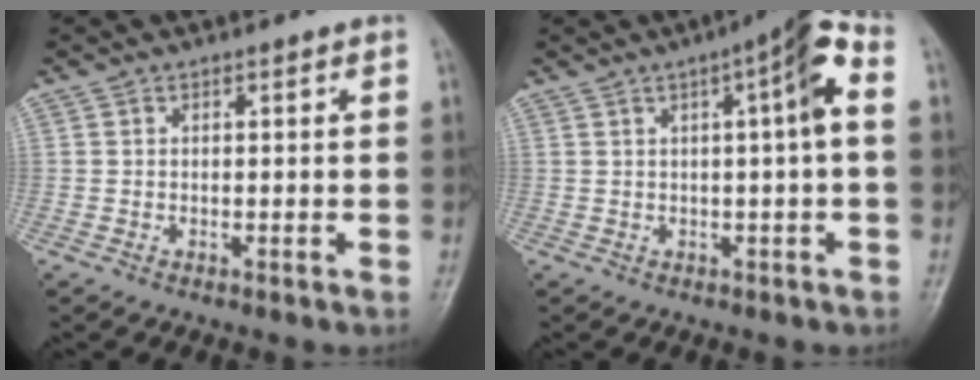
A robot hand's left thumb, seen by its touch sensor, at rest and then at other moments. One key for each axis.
{"total": 7.9, "fx": 1.3, "fy": 1.0, "fz": 7.7, "tx": -0.114, "ty": 0.025, "tz": 0.013}